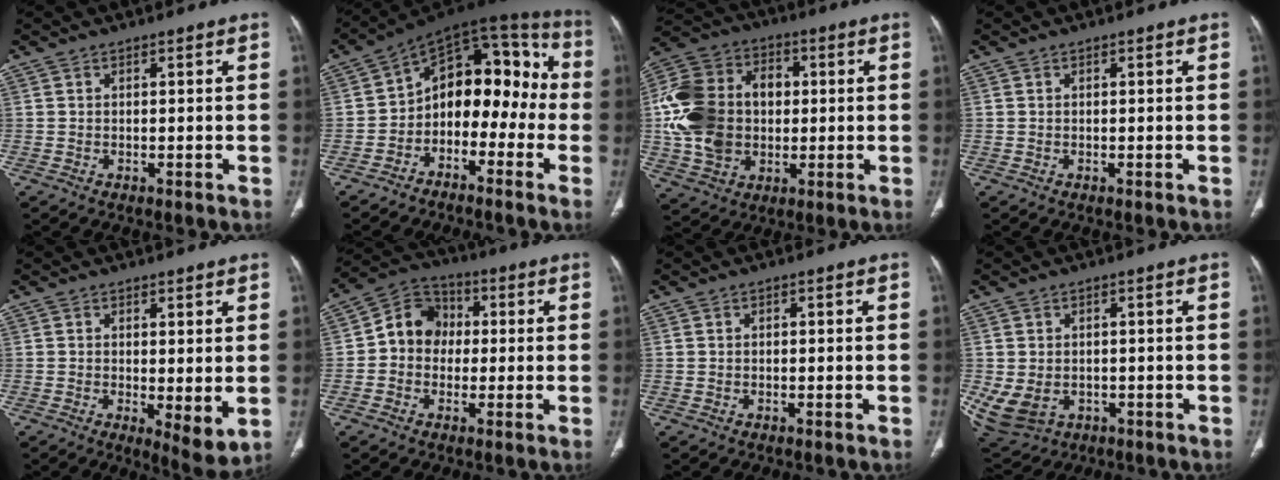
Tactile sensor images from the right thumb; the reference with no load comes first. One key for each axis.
{"total": 15.7, "fx": -3.4, "fy": 10.5, "fz": 11.2, "tx": -0.103, "ty": 0.089, "tz": -0.065}
{"total": 19.8, "fx": 0.4, "fy": 15.1, "fz": 12.8, "tx": -0.239, "ty": 0.027, "tz": 0.012}
{"total": 0.0}
{"total": 5.8, "fx": -0.1, "fy": 1.9, "fz": 5.4, "tx": -0.084, "ty": -0.021, "tz": 0.001}
{"total": 9.2, "fx": 0.0, "fy": 8.0, "fz": 4.5, "tx": -0.048, "ty": 0.028, "tz": -0.017}
{"total": 0.0}
{"total": 8.2, "fx": -1.7, "fy": 6.3, "fz": 5.0, "tx": -0.104, "ty": -0.001, "tz": -0.008}